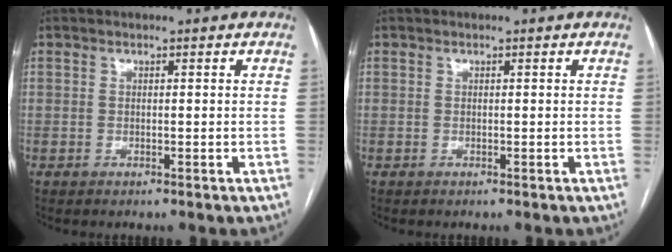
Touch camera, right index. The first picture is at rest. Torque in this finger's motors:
{"motor_torque": [0.00, 0.00, 0.00, 0.00]}